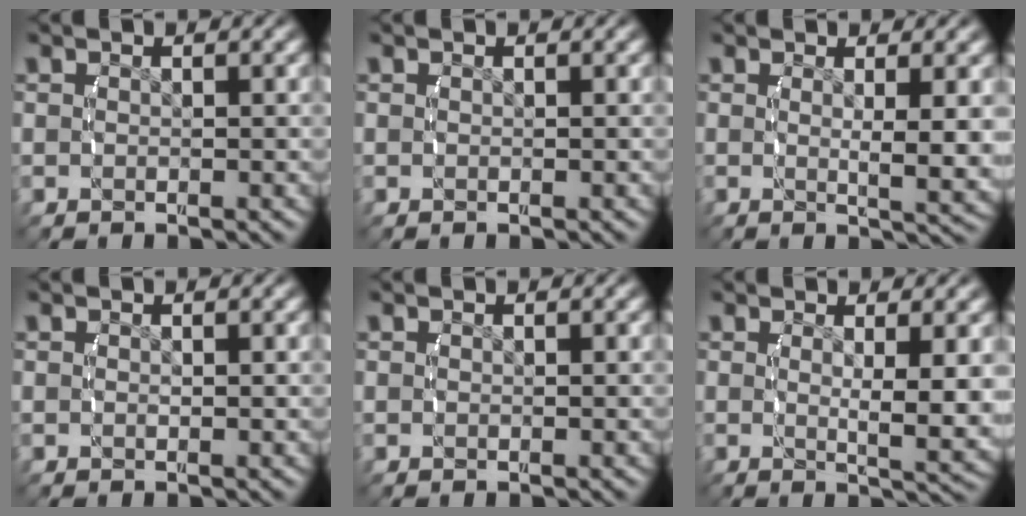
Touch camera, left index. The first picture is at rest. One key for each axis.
{"total": 0.0}
{"total": 3.4, "fx": 0.8, "fy": -0.2, "fz": 3.3, "tx": -0.047, "ty": -0.009, "tz": 0.015}
{"total": 0.0}
{"total": 0.0}
{"total": 3.9, "fx": 0.9, "fy": -0.1, "fz": 3.8, "tx": -0.055, "ty": -0.012, "tz": 0.019}